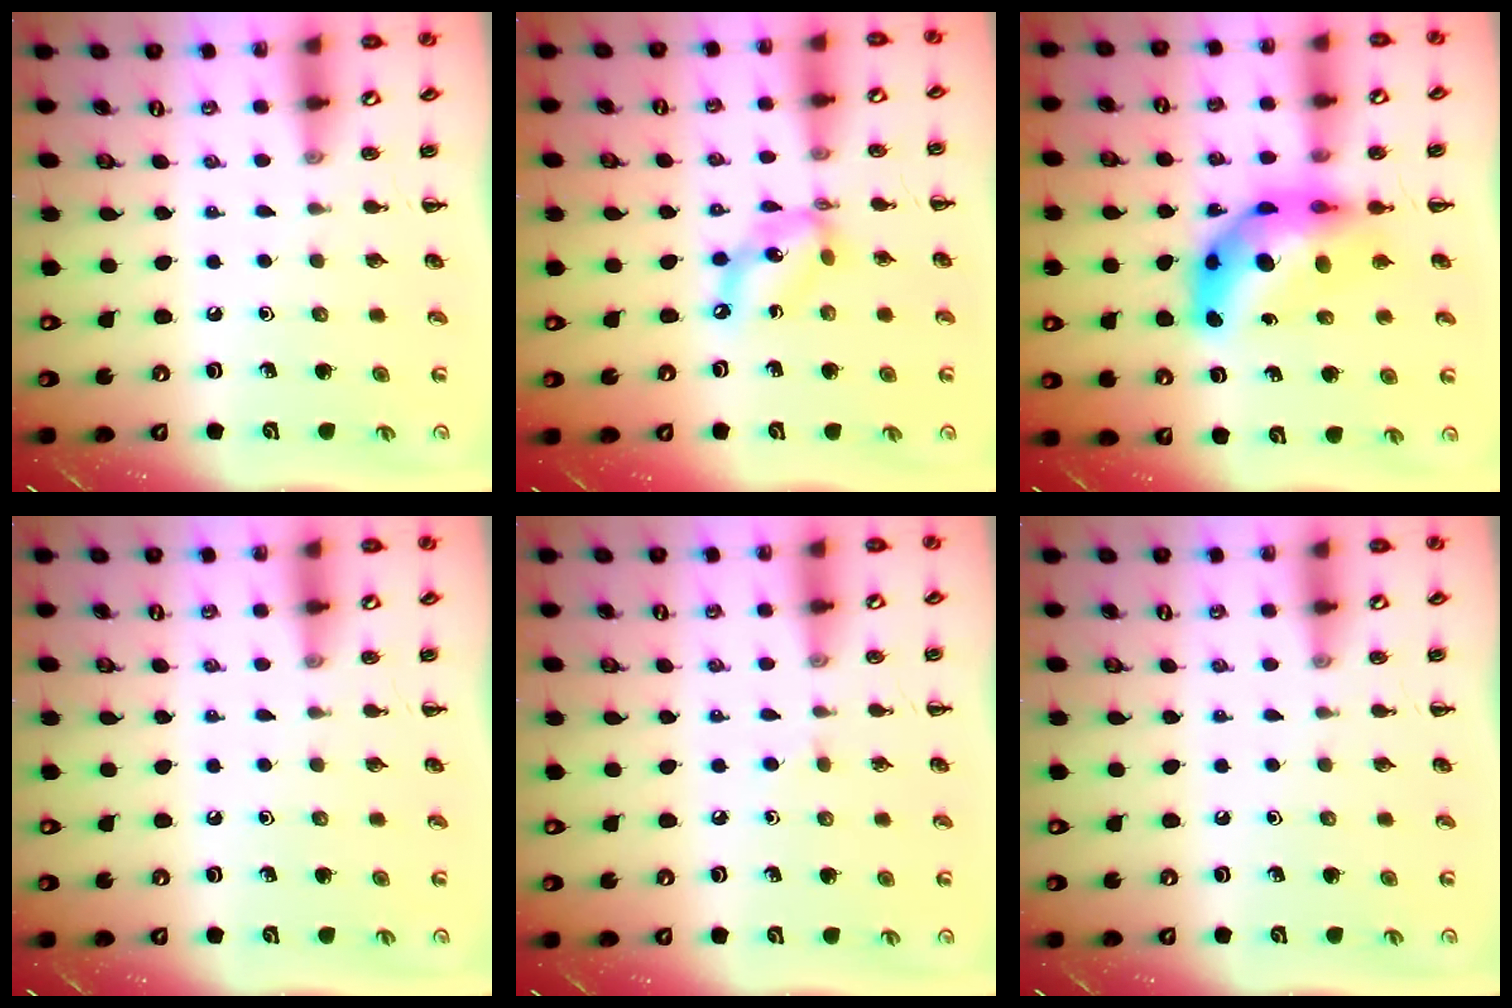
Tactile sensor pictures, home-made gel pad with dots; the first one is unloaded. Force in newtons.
{"total": 9.7, "press": 9.4, "slide": 2.4}
{"total": 11.8, "press": 11.2, "slide": 3.8}
{"total": 0.0}
{"total": 1.6, "press": 1.4, "slide": 0.8}
{"total": 0.0}